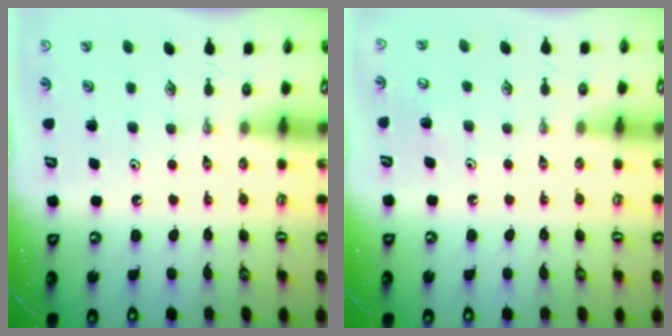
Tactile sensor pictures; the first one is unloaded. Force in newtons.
{"total": 4.4, "press": 4.3, "slide": 1.1}